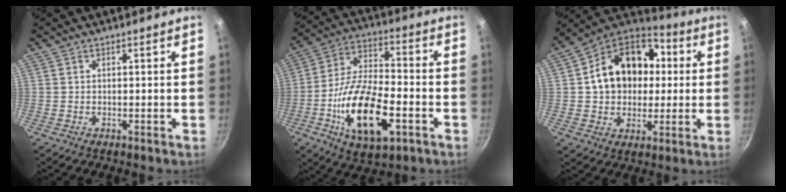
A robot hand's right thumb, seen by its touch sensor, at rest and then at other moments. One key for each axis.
{"total": 19.4, "fx": -6.3, "fy": 8.8, "fz": 16.1, "tx": -0.289, "ty": 0.025, "tz": -0.115}
{"total": 19.3, "fx": 2.5, "fy": 15.0, "fz": 11.9, "tx": -0.171, "ty": 0.033, "tz": 0.031}